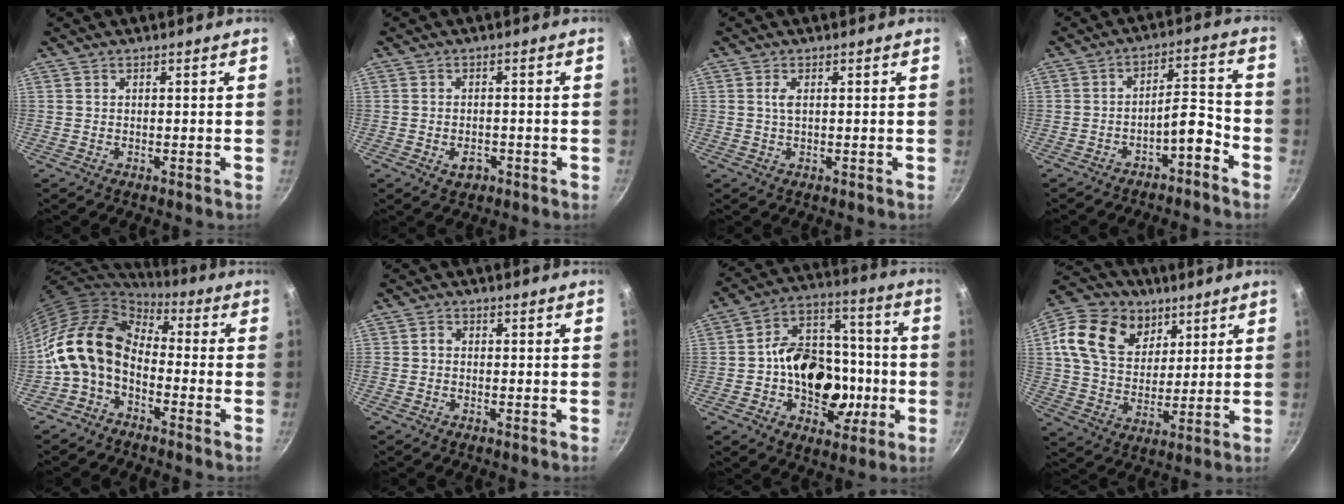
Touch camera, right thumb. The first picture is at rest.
{"total": 3.1, "force": [-1.3, 2.1, 1.8], "torque": [-0.023, 0.010, -0.017]}
{"total": 1.7, "force": [0.4, 0.7, 1.5], "torque": [-0.033, 0.001, 0.010]}
{"total": 6.4, "force": [-4.1, 2.1, 4.5], "torque": [-0.057, 0.058, -0.057]}
{"total": 14.1, "force": [-2.1, 9.9, 9.9], "torque": [-0.176, 0.040, -0.059]}
{"total": 1.2, "force": [-0.3, 1.0, 0.6], "torque": [-0.010, 0.007, -0.008]}
{"total": 20.3, "force": [-3.4, 14.8, 13.5], "torque": [-0.161, 0.040, -0.060]}
{"total": 19.0, "force": [8.2, 14.0, 10.0], "torque": [-0.168, -0.010, 0.141]}